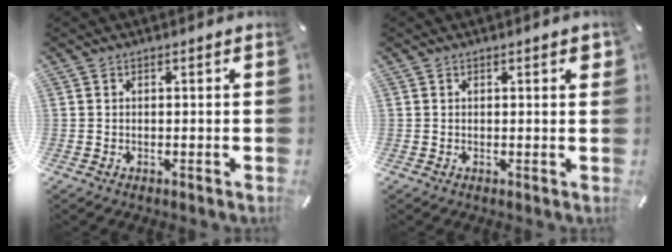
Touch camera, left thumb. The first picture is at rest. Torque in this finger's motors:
{"motor_torque": [0.52, 0.63, 0.42, -0.44, 0.13]}